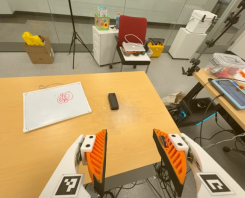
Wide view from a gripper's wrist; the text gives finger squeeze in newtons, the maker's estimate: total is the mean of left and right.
{"total": 0.0}